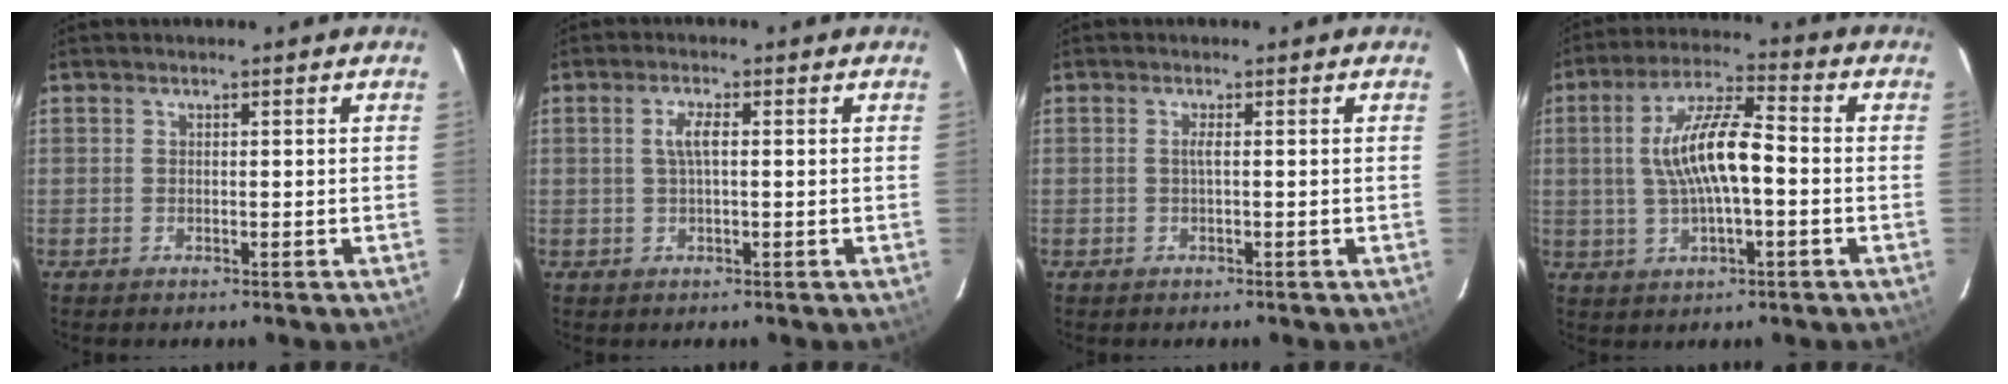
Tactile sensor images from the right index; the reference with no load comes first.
{"total": 2.7, "force": [0.3, 0.4, 2.6], "torque": [-0.053, 0.005, 0.007]}
{"total": 0.8, "force": [0.0, -0.3, 0.8], "torque": [-0.011, 0.002, -0.002]}
{"total": 11.5, "force": [-0.5, 3.0, 11.1], "torque": [-0.210, 0.012, -0.007]}